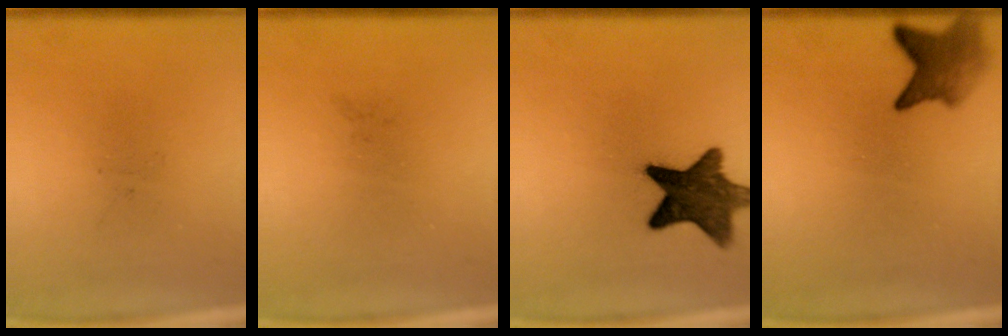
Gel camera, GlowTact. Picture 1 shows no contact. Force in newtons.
{"total": 0.0}
{"total": 12.3}
{"total": 5.0}